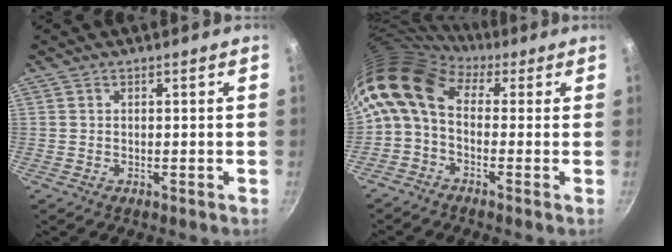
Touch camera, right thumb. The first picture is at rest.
{"total": 11.5, "force": [1.1, 7.7, 8.5], "torque": [-0.165, 0.029, -0.004]}